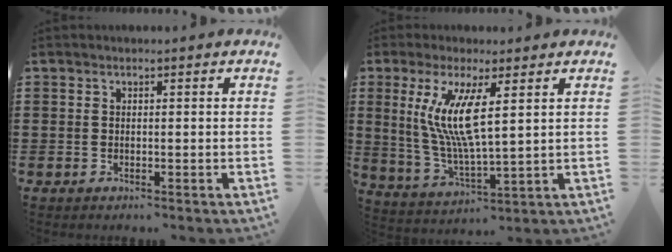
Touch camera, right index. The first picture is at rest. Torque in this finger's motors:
{"motor_torque": [1.30, 0.84, 1.05, 0.21]}